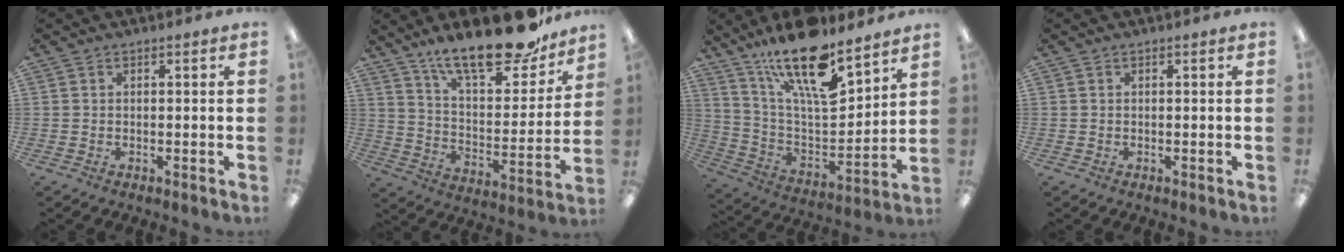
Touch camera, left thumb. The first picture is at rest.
{"total": 22.1, "force": [17.2, 7.1, 11.9], "torque": [-0.181, -0.119, 0.293]}
{"total": 20.9, "force": [14.5, 6.9, 13.3], "torque": [-0.226, -0.095, 0.249]}
{"total": 0.0}